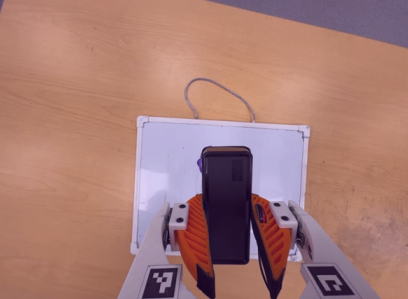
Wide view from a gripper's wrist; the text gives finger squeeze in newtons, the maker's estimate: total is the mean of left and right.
{"total": 7.5, "left": 5.6, "right": 9.4}